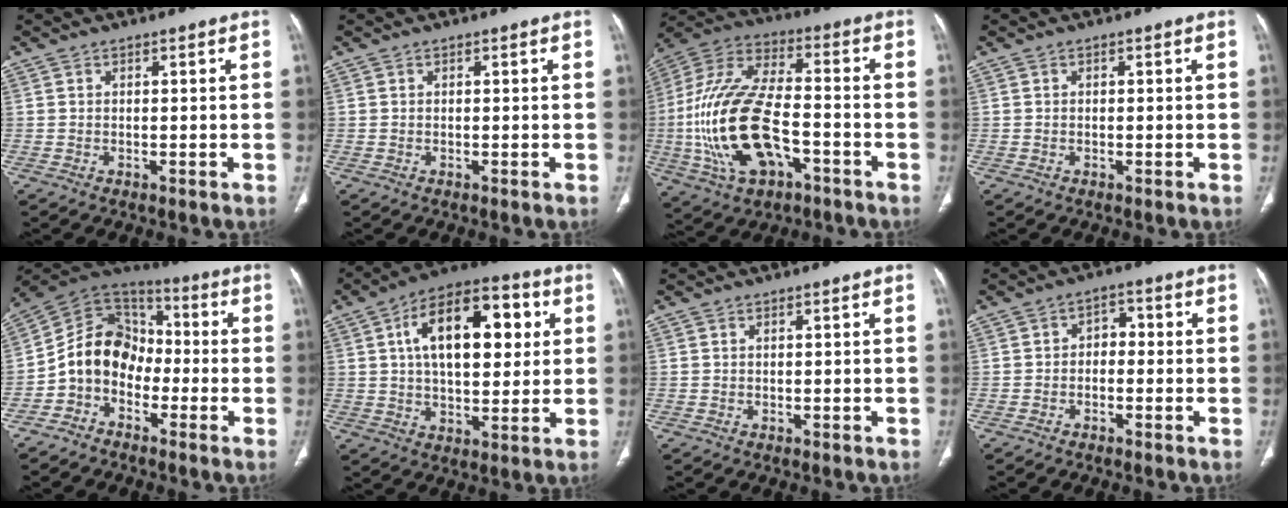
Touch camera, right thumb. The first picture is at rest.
{"total": 0.0}
{"total": 22.5, "force": [-5.4, 11.3, 18.7], "torque": [-0.396, 0.027, -0.091]}
{"total": 0.0}
{"total": 12.0, "force": [-3.5, 9.6, 6.3], "torque": [-0.090, 0.063, -0.080]}
{"total": 19.3, "force": [4.9, 10.1, 15.7], "torque": [-0.213, 0.013, 0.070]}
{"total": 0.0}
{"total": 3.4, "force": [-0.6, 2.4, 2.2], "torque": [-0.019, 0.022, -0.020]}